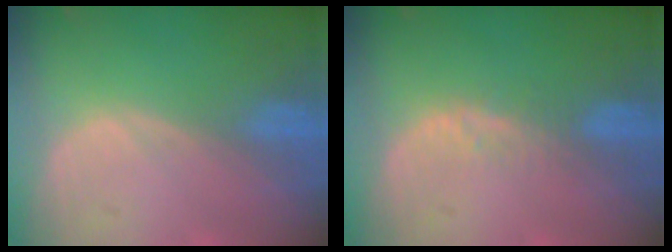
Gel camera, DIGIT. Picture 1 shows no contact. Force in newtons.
{"total": 2.1, "press": 2.1, "slide": 0.2}